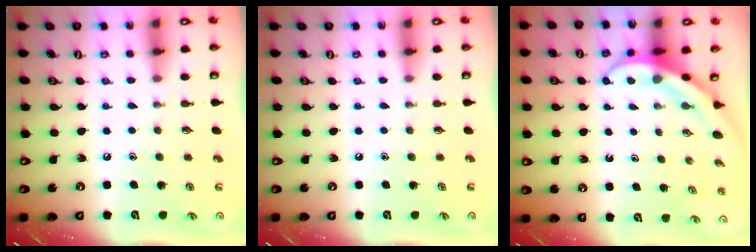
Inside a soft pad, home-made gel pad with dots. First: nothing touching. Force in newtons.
{"total": 0.0}
{"total": 4.0, "press": 4.0, "slide": 0.4}